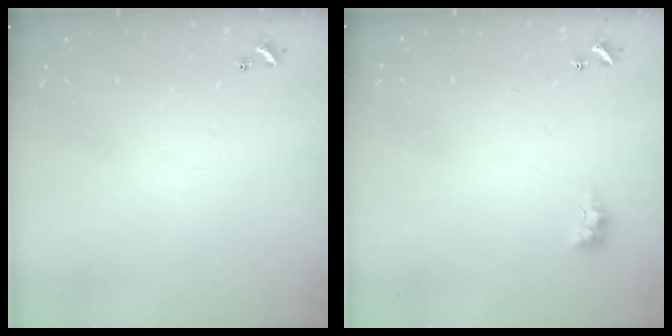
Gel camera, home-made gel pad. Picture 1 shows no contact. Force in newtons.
{"total": 1.5, "press": 1.3, "slide": 0.7}